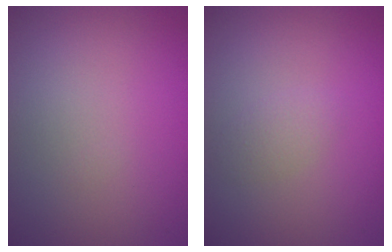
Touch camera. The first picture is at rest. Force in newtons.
{"total": 1.1, "press": 1.1, "slide": 0.1}